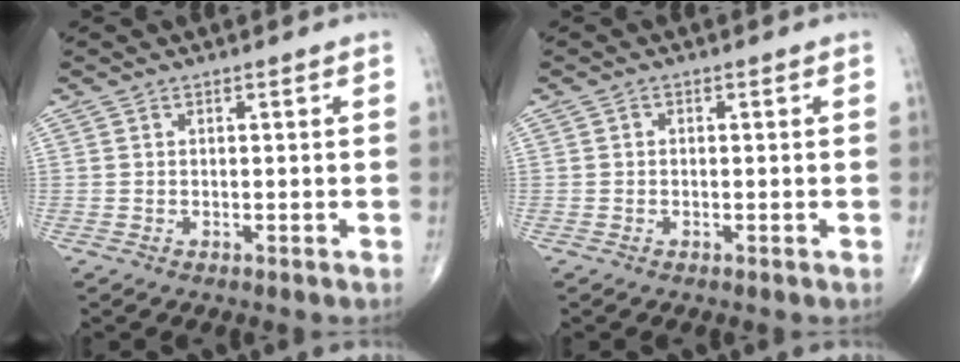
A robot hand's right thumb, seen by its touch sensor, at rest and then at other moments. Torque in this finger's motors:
{"motor_torque": [-0.35, 0.01, 0.08, 0.14, -0.06]}